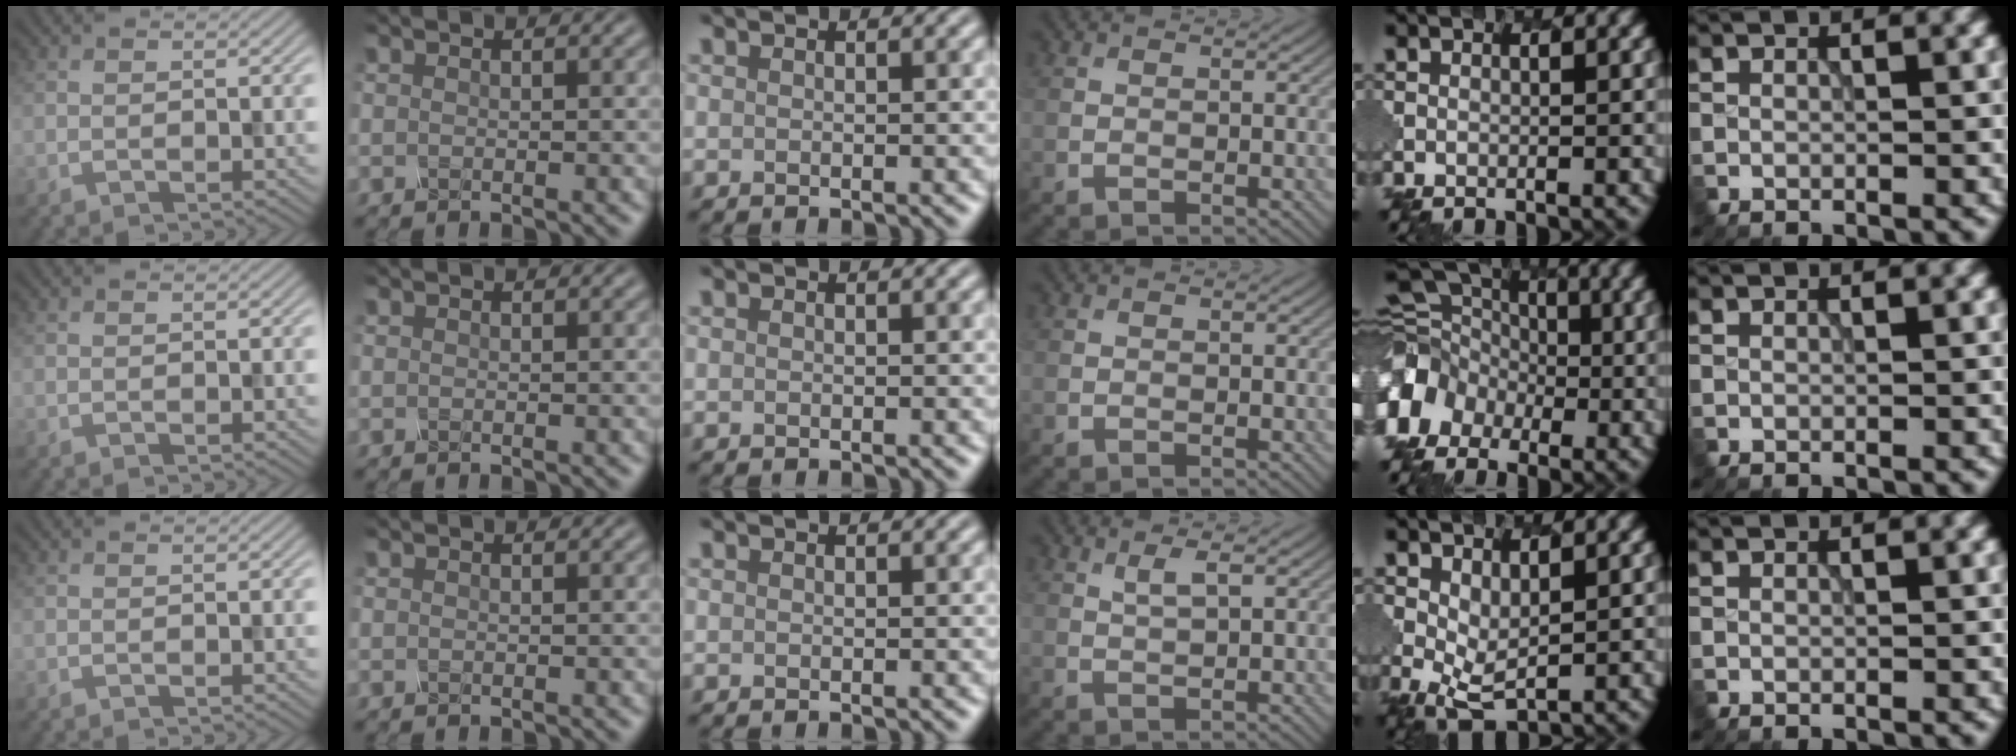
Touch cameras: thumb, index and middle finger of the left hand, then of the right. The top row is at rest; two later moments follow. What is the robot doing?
{"motion": "screw", "object": "spray bottle"}